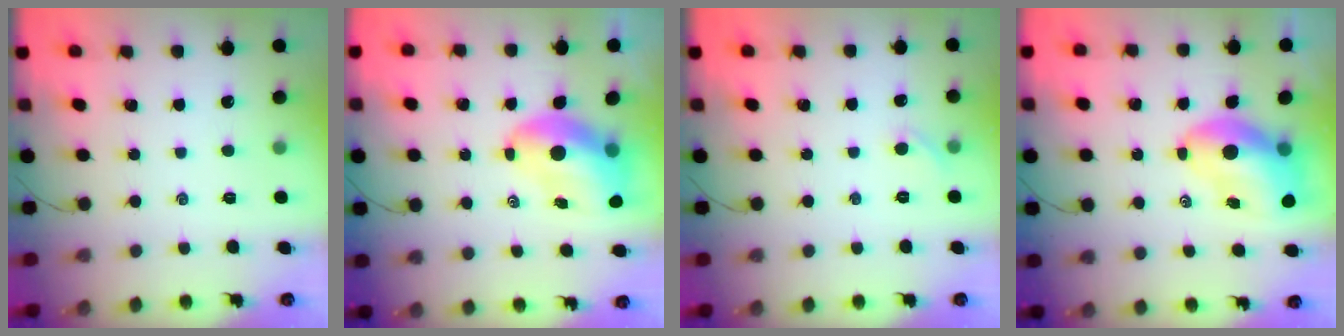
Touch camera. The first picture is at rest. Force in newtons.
{"total": 8.8, "press": 8.5, "slide": 2.4}
{"total": 4.0, "press": 3.7, "slide": 1.5}
{"total": 9.2, "press": 8.8, "slide": 2.6}